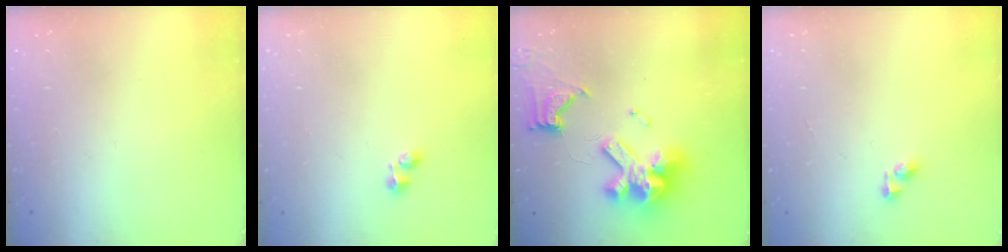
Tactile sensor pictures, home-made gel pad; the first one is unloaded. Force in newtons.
{"total": 1.8, "press": 1.7, "slide": 0.4}
{"total": 16.2, "press": 16.1, "slide": 1.8}
{"total": 3.8, "press": 3.7, "slide": 0.4}